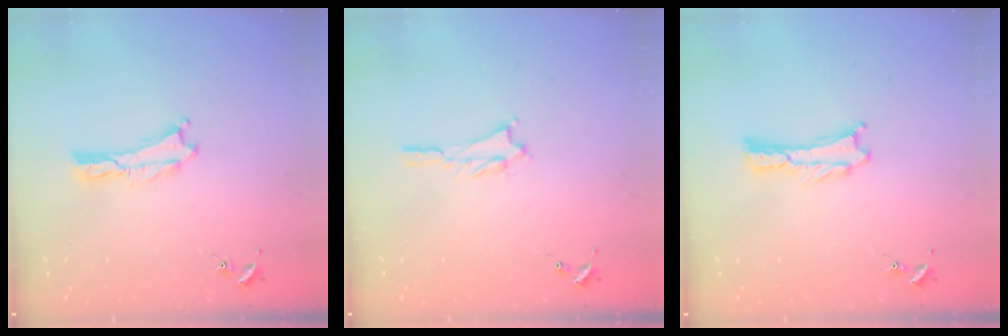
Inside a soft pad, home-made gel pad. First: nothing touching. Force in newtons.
{"total": 1.1, "press": 1.1, "slide": 0.2}
{"total": 0.0}